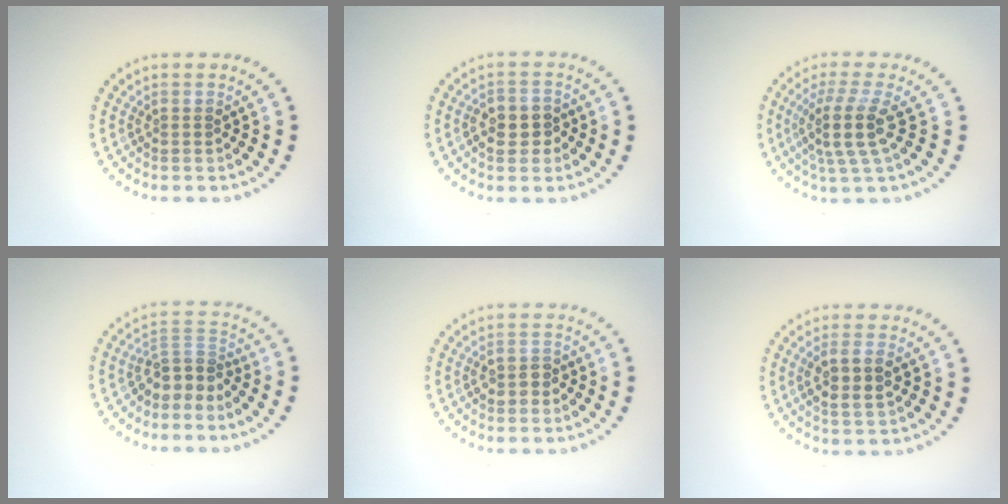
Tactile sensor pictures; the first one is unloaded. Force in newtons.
{"total": 2.8, "press": 2.7, "slide": 0.7}
{"total": 3.9, "press": 3.0, "slide": 2.5}
{"total": 3.0, "press": 2.1, "slide": 2.1}
{"total": 1.7, "press": 1.7, "slide": 0.3}
{"total": 2.9, "press": 2.7, "slide": 0.8}